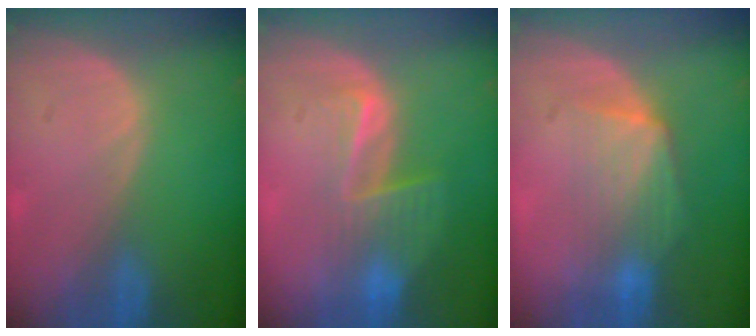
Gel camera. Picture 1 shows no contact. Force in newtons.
{"total": 6.6, "press": 5.6, "slide": 3.5}
{"total": 7.0, "press": 6.4, "slide": 2.8}